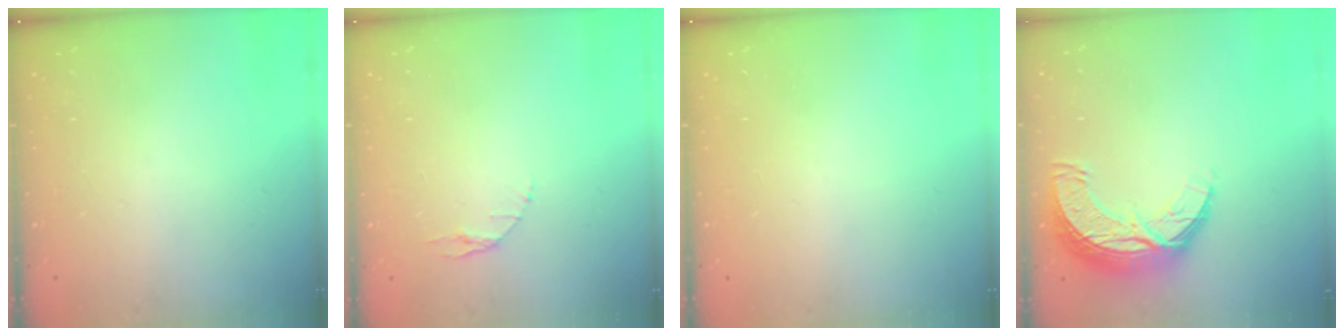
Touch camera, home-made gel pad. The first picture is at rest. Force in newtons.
{"total": 2.9, "press": 2.9, "slide": 0.4}
{"total": 0.0}
{"total": 10.2, "press": 10.2, "slide": 0.6}